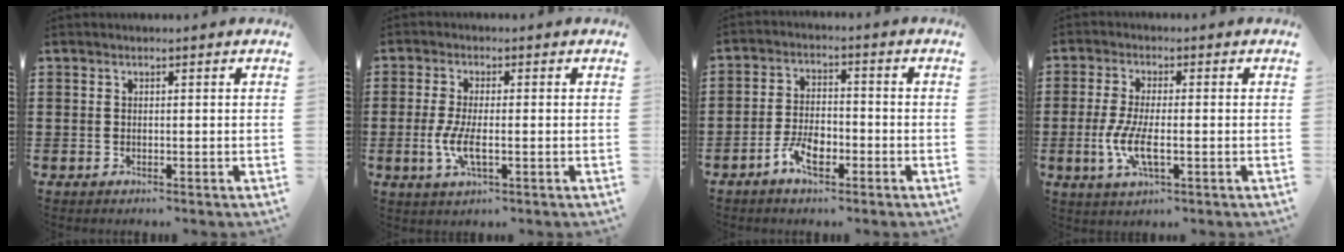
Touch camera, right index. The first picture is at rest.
{"total": 4.8, "force": [-1.1, 1.4, 4.5], "torque": [-0.104, -0.006, -0.028]}
{"total": 5.4, "force": [-3.1, 2.5, 3.7], "torque": [-0.083, 0.005, -0.062]}
{"total": 5.9, "force": [-1.6, 1.8, 5.5], "torque": [-0.120, -0.008, -0.034]}